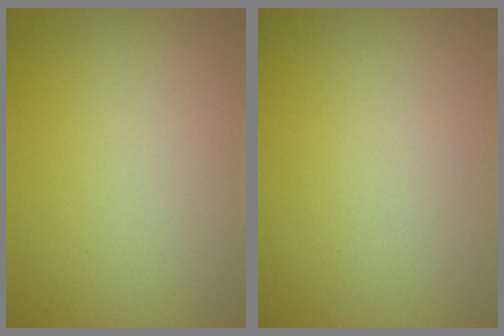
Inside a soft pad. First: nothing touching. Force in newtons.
{"total": 0.0}